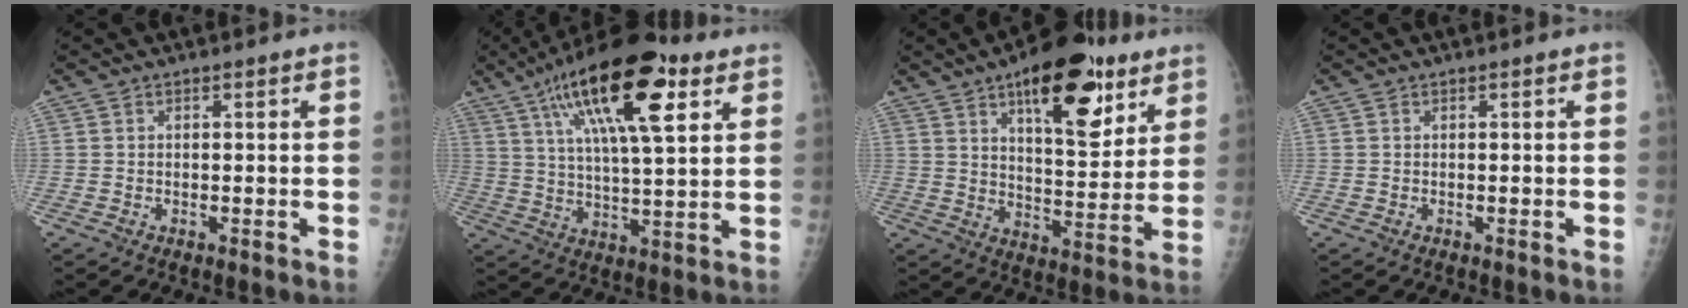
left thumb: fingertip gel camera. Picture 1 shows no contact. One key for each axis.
{"total": 20.9, "fx": 10.0, "fy": 6.8, "fz": 17.1, "tx": -0.271, "ty": -0.015, "tz": 0.164}
{"total": 19.2, "fx": 10.4, "fy": 8.0, "fz": 14.1, "tx": -0.160, "ty": -0.046, "tz": 0.154}
{"total": 0.0}